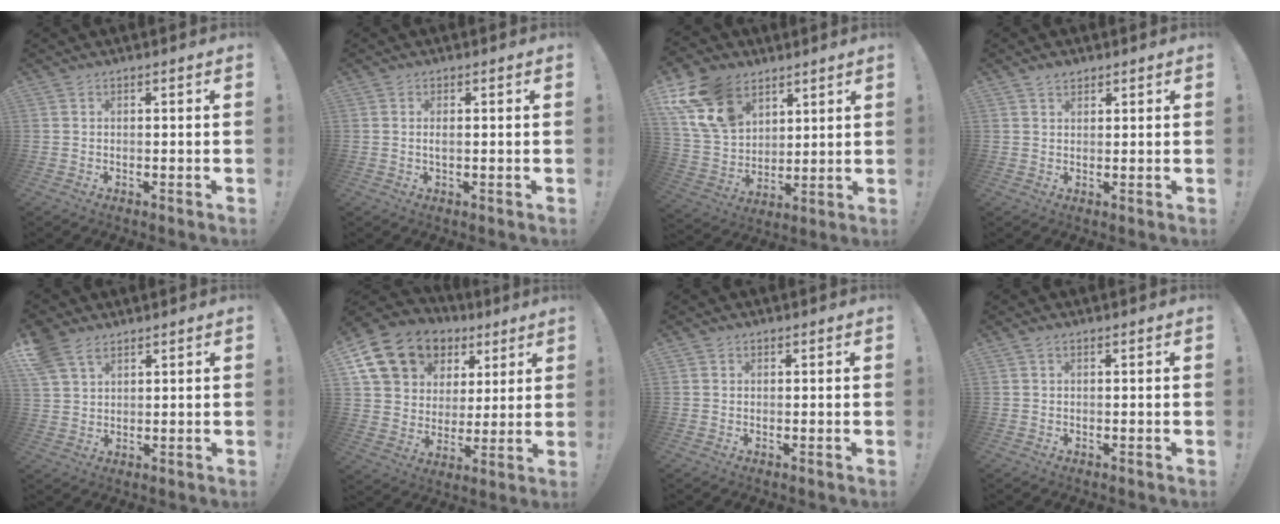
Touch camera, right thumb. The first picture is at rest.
{"total": 1.0, "force": [0.0, 0.2, 1.0], "torque": [-0.013, -0.002, -0.002]}
{"total": 17.7, "force": [10.0, 12.1, 8.2], "torque": [-0.157, -0.049, 0.194]}
{"total": 2.3, "force": [1.7, 1.3, 0.7], "torque": [-0.007, -0.009, 0.031]}
{"total": 7.6, "force": [4.8, 4.5, 3.7], "torque": [-0.084, -0.011, 0.097]}
{"total": 16.7, "force": [9.2, 12.3, 6.5], "torque": [-0.102, -0.047, 0.188]}
{"total": 0.7, "force": [0.5, 0.5, -0.1], "torque": [0.009, -0.001, 0.007]}
{"total": 0.5, "force": [0.1, 0.2, 0.5], "torque": [-0.016, 0.004, 0.003]}